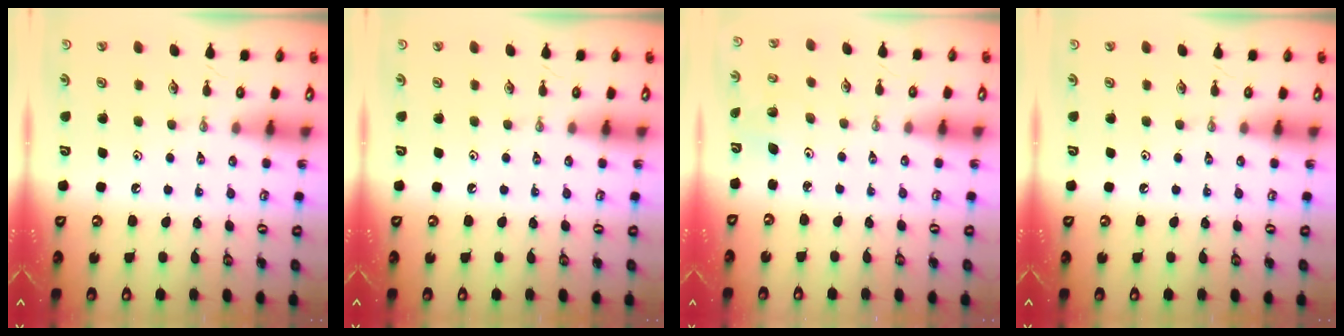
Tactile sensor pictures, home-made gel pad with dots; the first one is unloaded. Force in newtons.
{"total": 0.0}
{"total": 1.4, "press": 1.4, "slide": 0.1}
{"total": 0.0}